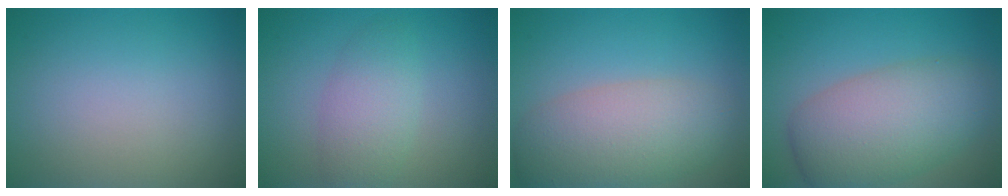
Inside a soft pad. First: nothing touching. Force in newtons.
{"total": 3.3, "press": 3.3, "slide": 0.1}
{"total": 6.8, "press": 6.8, "slide": 0.3}
{"total": 7.7, "press": 7.7, "slide": 0.7}